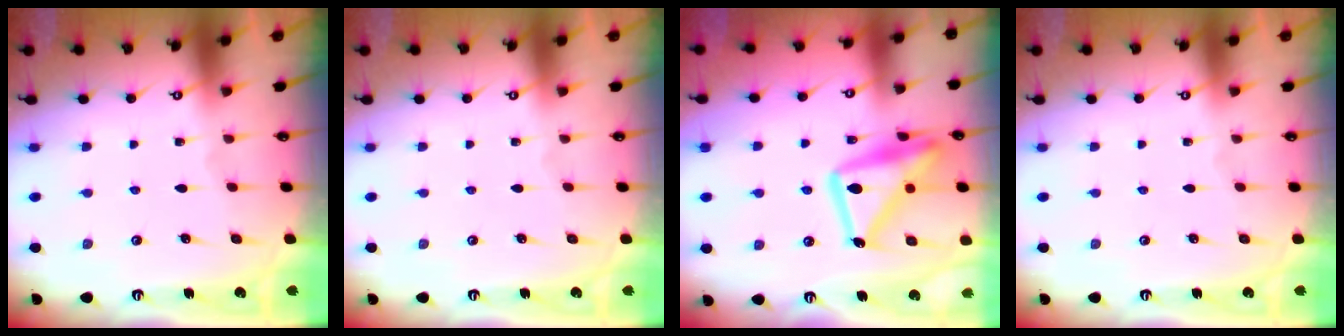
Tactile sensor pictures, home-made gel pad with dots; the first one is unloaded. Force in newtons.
{"total": 0.0}
{"total": 18.7, "press": 18.6, "slide": 1.5}
{"total": 0.0}